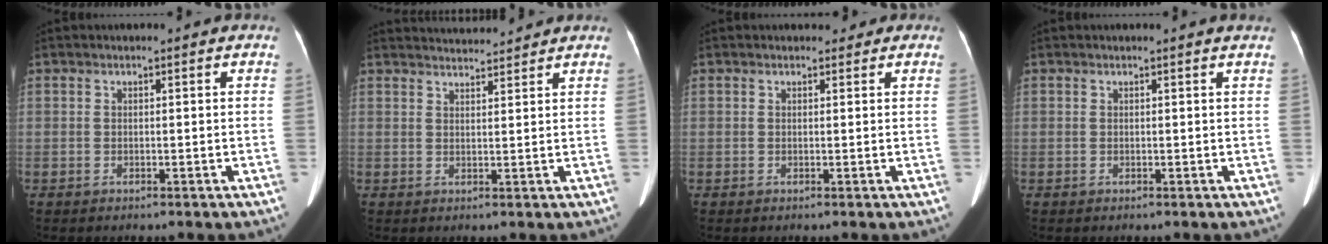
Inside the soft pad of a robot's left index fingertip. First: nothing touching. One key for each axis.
{"total": 6.6, "fx": 6.5, "fy": 0.1, "fz": 1.2, "tx": -0.023, "ty": 0.022, "tz": 0.094}
{"total": 2.0, "fx": 1.6, "fy": 0.9, "fz": 0.6, "tx": 0.001, "ty": 0.007, "tz": 0.016}
{"total": 1.1, "fx": 1.1, "fy": -0.1, "fz": 0.3, "tx": -0.013, "ty": -0.003, "tz": 0.008}